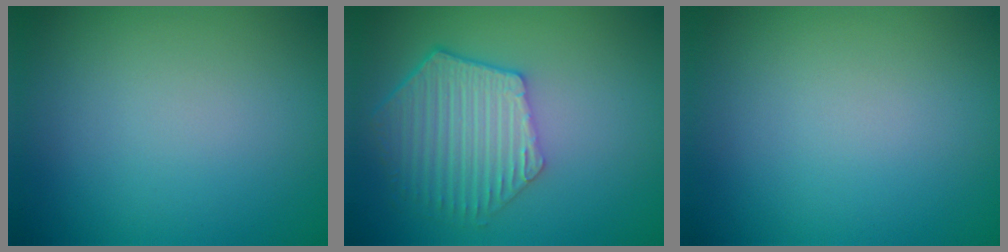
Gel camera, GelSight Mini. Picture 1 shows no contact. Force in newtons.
{"total": 5.7, "press": 4.5, "slide": 3.5}
{"total": 0.0}